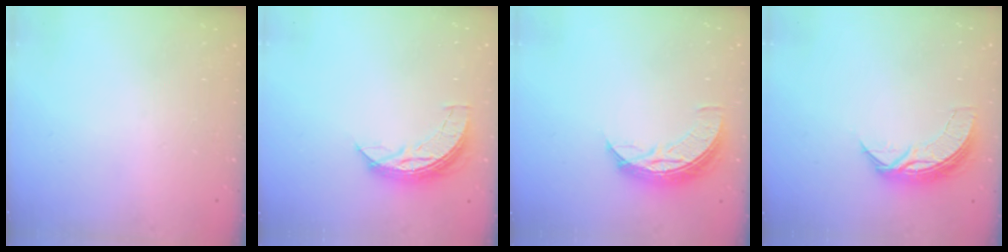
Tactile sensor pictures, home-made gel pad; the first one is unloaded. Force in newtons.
{"total": 6.9, "press": 6.9, "slide": 0.3}
{"total": 8.4, "press": 8.4, "slide": 0.4}
{"total": 7.7, "press": 7.7, "slide": 0.0}